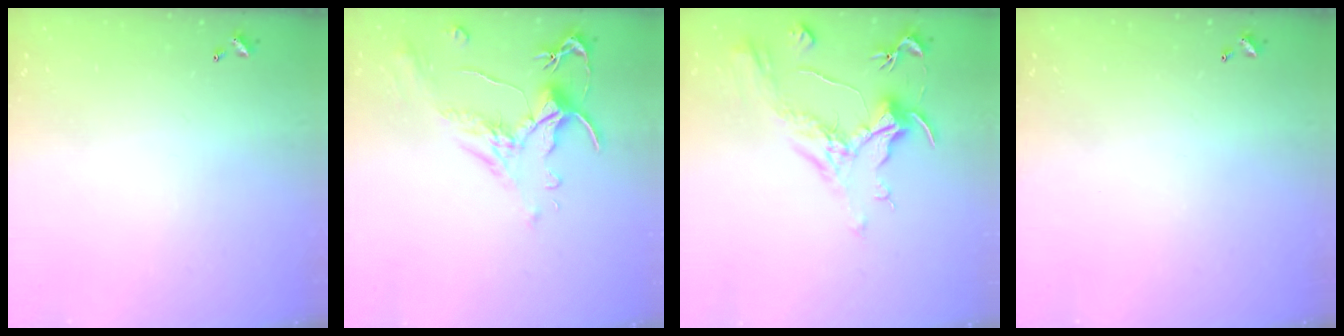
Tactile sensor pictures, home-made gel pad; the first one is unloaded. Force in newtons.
{"total": 1.5, "press": 1.0, "slide": 1.1}
{"total": 1.1, "press": 0.1, "slide": 1.1}
{"total": 0.0}